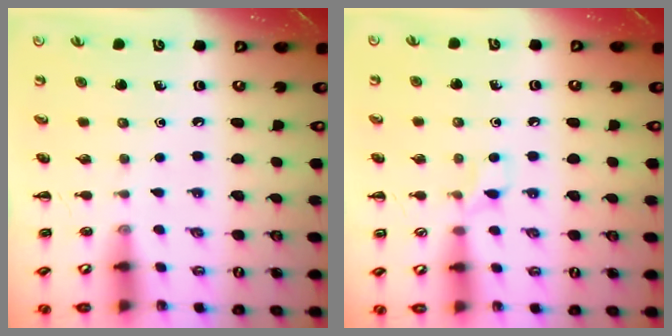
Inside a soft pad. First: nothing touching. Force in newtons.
{"total": 4.3, "press": 4.0, "slide": 1.7}